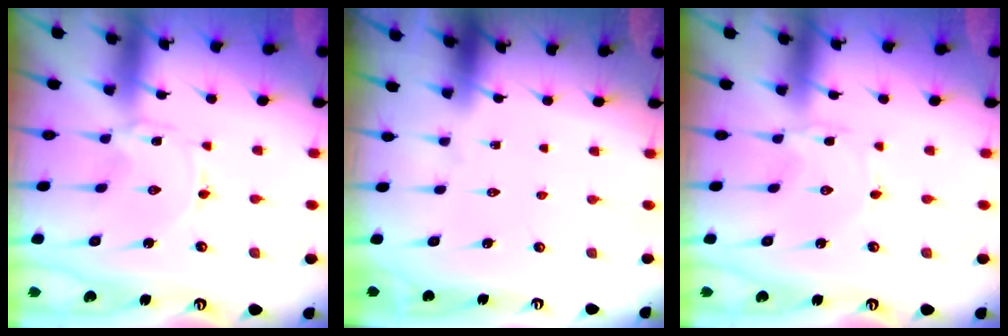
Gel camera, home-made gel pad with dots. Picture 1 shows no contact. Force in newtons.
{"total": 0.0}
{"total": 1.1, "press": 1.1, "slide": 0.2}